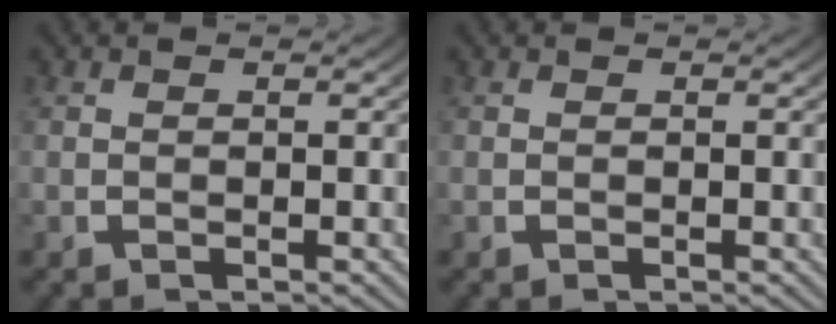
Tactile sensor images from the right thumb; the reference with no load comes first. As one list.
[{"total": 0.0}]